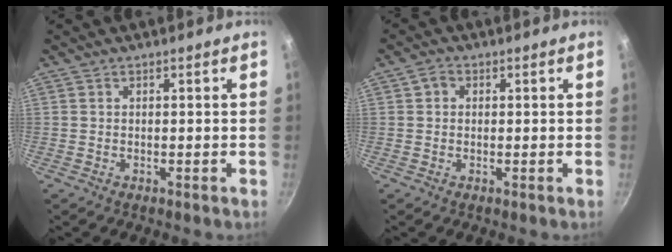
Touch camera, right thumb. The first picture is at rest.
{"total": 1.9, "force": [0.4, 1.7, 0.8], "torque": [-0.009, 0.003, 0.002]}